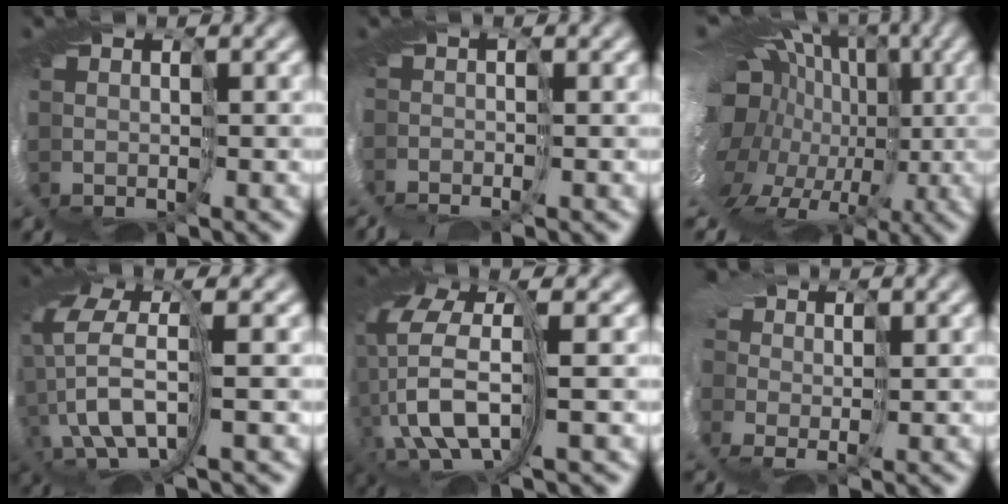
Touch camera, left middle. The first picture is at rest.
{"total": 3.1, "force": [-2.7, 0.3, 1.5], "torque": [-0.032, -0.008, -0.050]}
{"total": 19.5, "force": [-2.5, 15.2, 11.9], "torque": [-0.191, -0.007, -0.090]}
{"total": 8.2, "force": [-0.2, 3.4, 7.5], "torque": [-0.178, -0.007, -0.015]}
{"total": 11.9, "force": [-0.2, 5.4, 10.5], "torque": [-0.241, -0.011, 0.004]}
{"total": 7.6, "force": [0.1, 5.8, 4.8], "torque": [-0.091, -0.001, -0.025]}